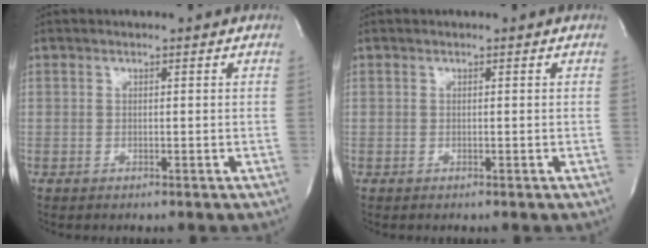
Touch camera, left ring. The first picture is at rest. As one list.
[{"total": 0.0}]